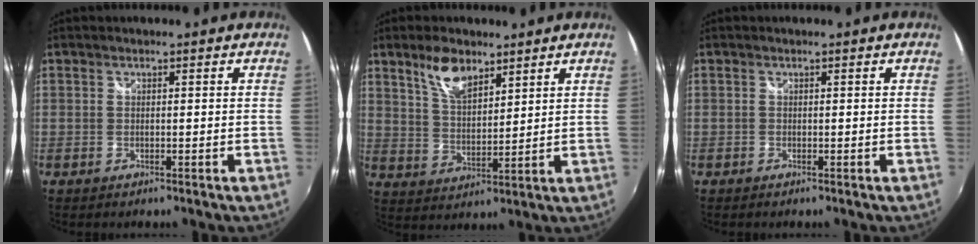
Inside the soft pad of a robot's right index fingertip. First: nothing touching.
{"total": 7.8, "force": [5.3, 3.3, 4.7], "torque": [-0.085, 0.009, 0.103]}
{"total": 0.0}